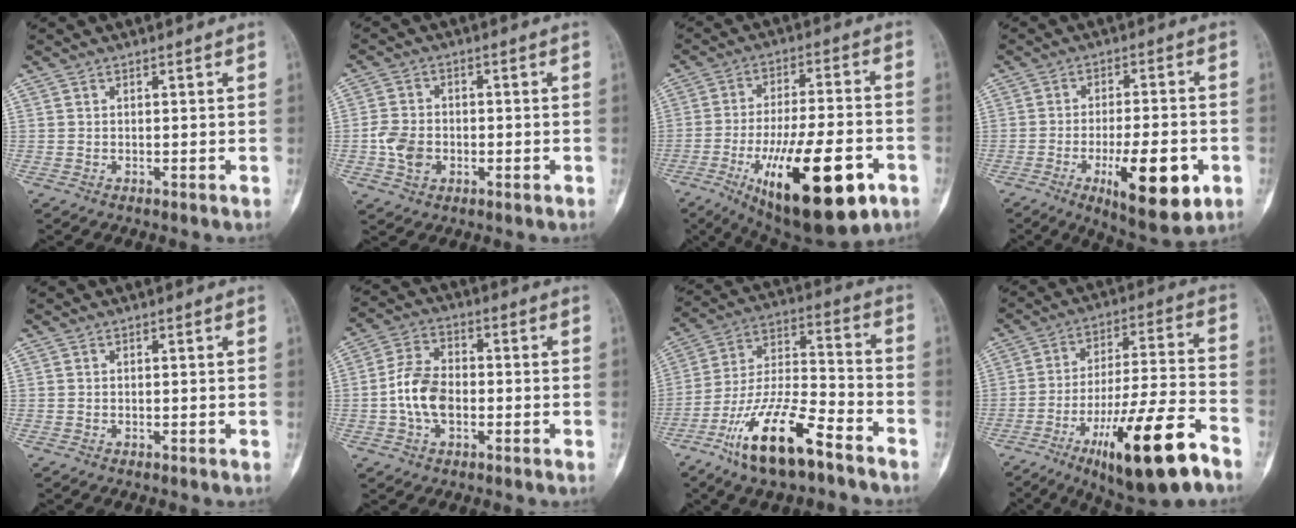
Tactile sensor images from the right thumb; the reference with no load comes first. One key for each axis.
{"total": 5.9, "fx": -1.3, "fy": 4.6, "fz": 3.5, "tx": -0.053, "ty": 0.010, "tz": -0.025}
{"total": 23.3, "fx": -9.4, "fy": 7.9, "fz": 19.8, "tx": -0.308, "ty": 0.021, "tz": -0.132}
{"total": 14.6, "fx": -5.1, "fy": 4.8, "fz": 12.8, "tx": -0.184, "ty": 0.008, "tz": -0.067}
{"total": 0.0}
{"total": 8.8, "fx": -1.7, "fy": 5.6, "fz": 6.5, "tx": -0.121, "ty": 0.023, "tz": -0.040}
{"total": 17.7, "fx": -10.9, "fy": 5.4, "fz": 12.8, "tx": -0.239, "ty": 0.071, "tz": -0.201}
{"total": 20.5, "fx": -11.2, "fy": 4.0, "fz": 16.6, "tx": -0.287, "ty": 0.047, "tz": -0.179}